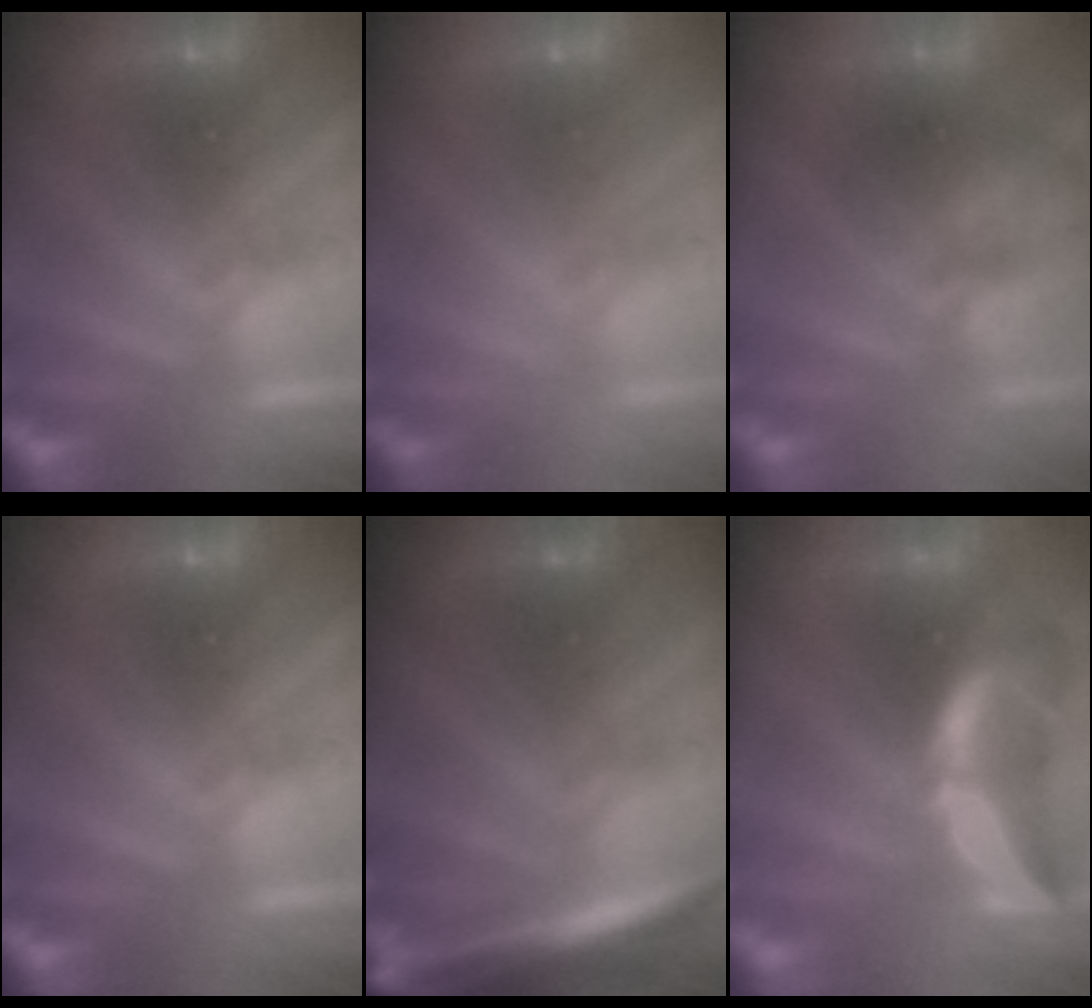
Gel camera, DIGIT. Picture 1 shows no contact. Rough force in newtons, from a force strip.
{"total": 1.5}
{"total": 6.5}
{"total": 0.0}
{"total": 7.0}
{"total": 1.8}